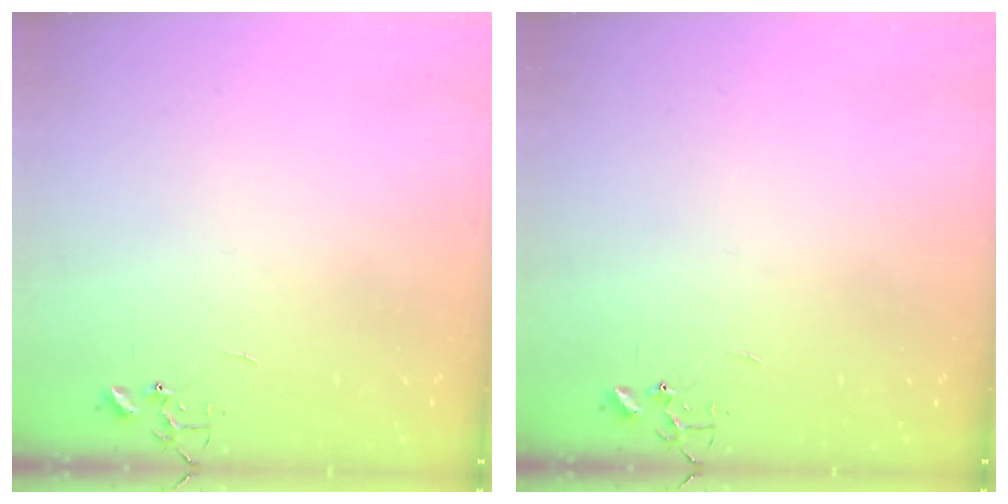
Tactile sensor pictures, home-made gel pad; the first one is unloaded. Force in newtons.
{"total": 0.0}